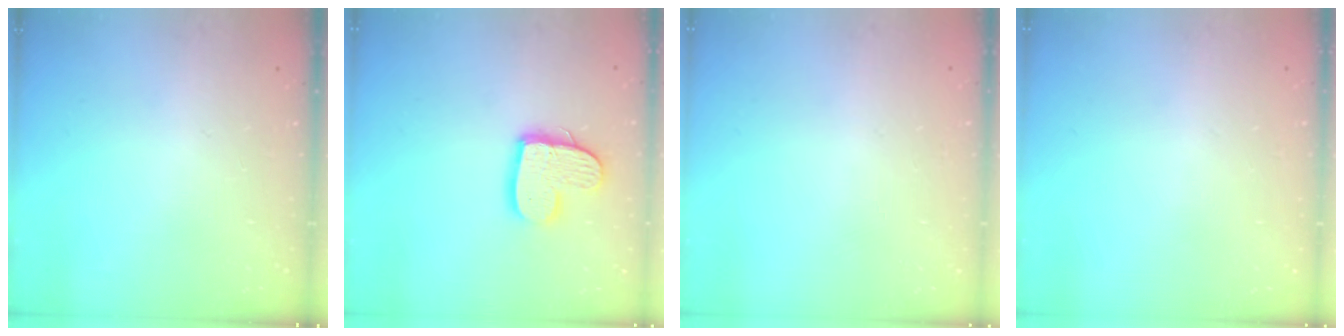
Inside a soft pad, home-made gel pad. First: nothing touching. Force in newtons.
{"total": 12.5, "press": 12.4, "slide": 1.1}
{"total": 0.0}
{"total": 0.0}